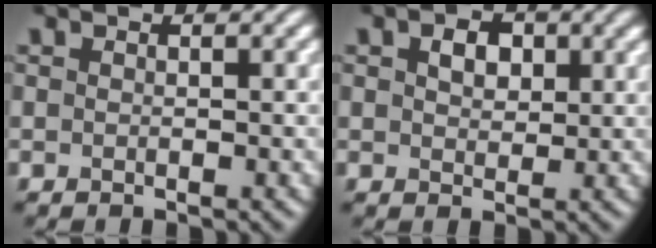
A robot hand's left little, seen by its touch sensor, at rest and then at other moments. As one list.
[{"total": 2.5, "force": [0.9, 1.7, 1.6], "torque": [-0.032, 0.002, 0.015]}]